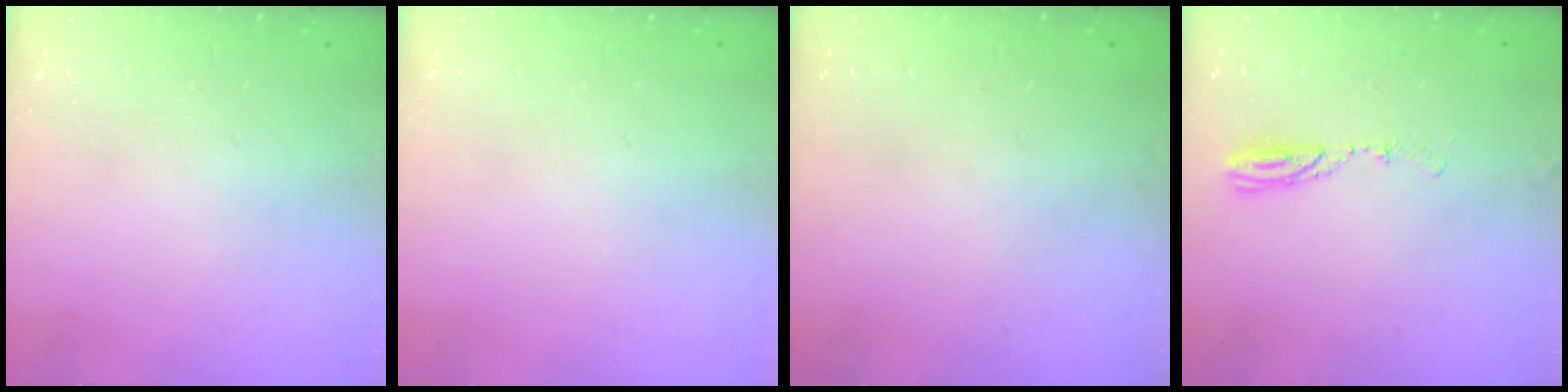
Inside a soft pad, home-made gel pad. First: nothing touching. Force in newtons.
{"total": 0.0}
{"total": 0.0}
{"total": 4.8, "press": 4.7, "slide": 1.0}